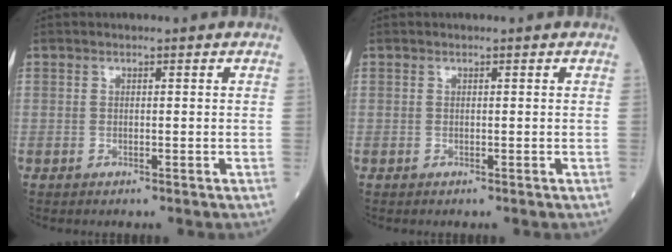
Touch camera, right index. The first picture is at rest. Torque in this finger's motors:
{"motor_torque": [0.00, 0.01, 0.00, 0.00]}